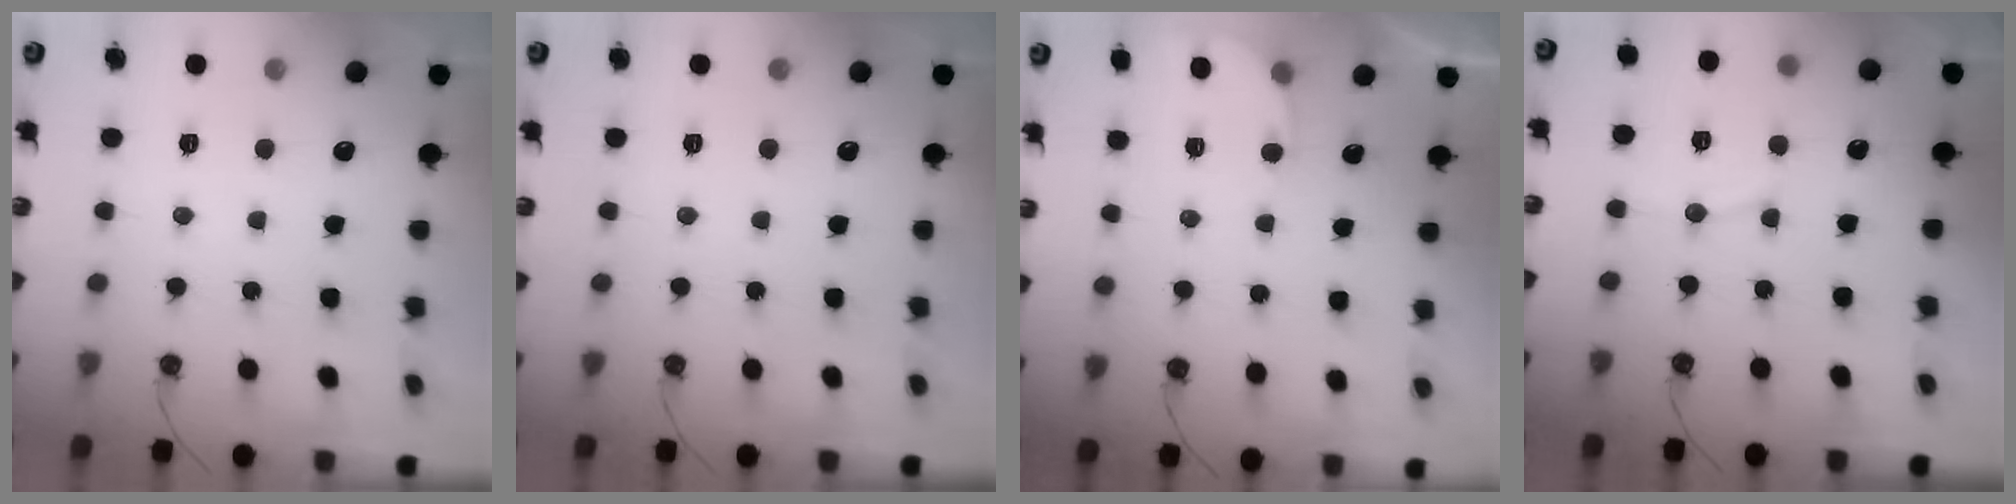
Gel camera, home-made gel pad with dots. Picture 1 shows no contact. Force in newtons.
{"total": 0.0}
{"total": 2.7, "press": 2.7, "slide": 0.2}
{"total": 6.8, "press": 6.8, "slide": 0.7}